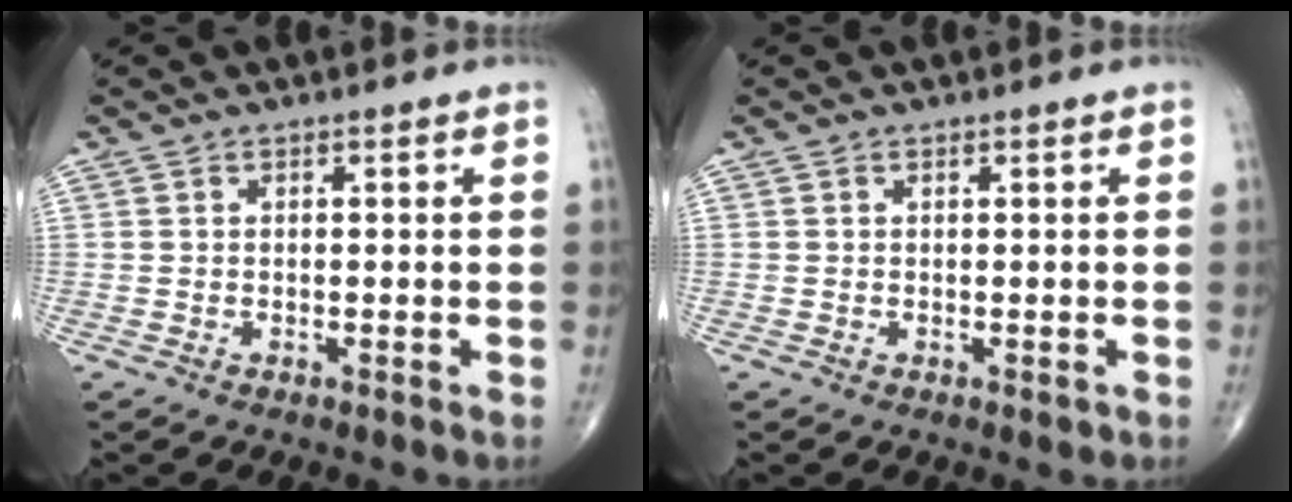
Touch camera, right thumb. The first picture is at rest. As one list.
[{"total": 0.6, "force": [-0.1, 0.3, 0.4], "torque": [-0.002, -0.001, 0.001]}]